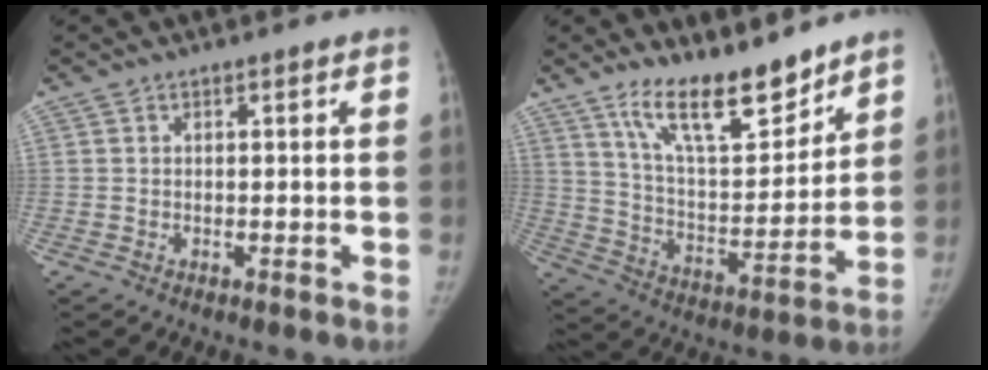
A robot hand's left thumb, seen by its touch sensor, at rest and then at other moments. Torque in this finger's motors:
{"motor_torque": [0.16, 0.14, 1.39, -1.38, 0.06]}